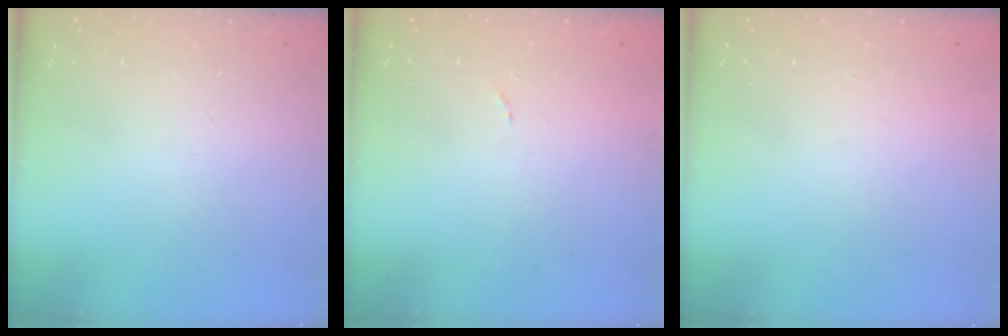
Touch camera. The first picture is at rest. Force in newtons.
{"total": 4.2, "press": 4.1, "slide": 0.7}
{"total": 1.5, "press": 1.5, "slide": 0.1}